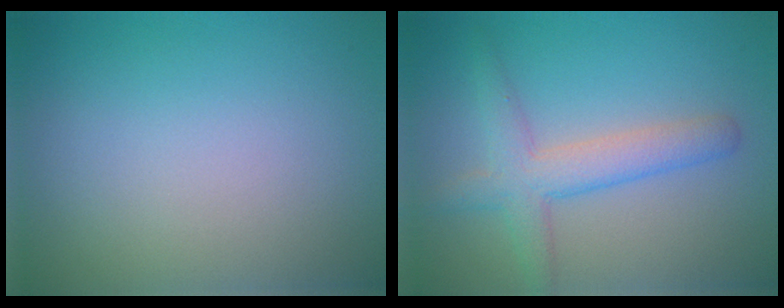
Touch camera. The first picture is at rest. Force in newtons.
{"total": 3.9, "press": 3.9, "slide": 0.1}